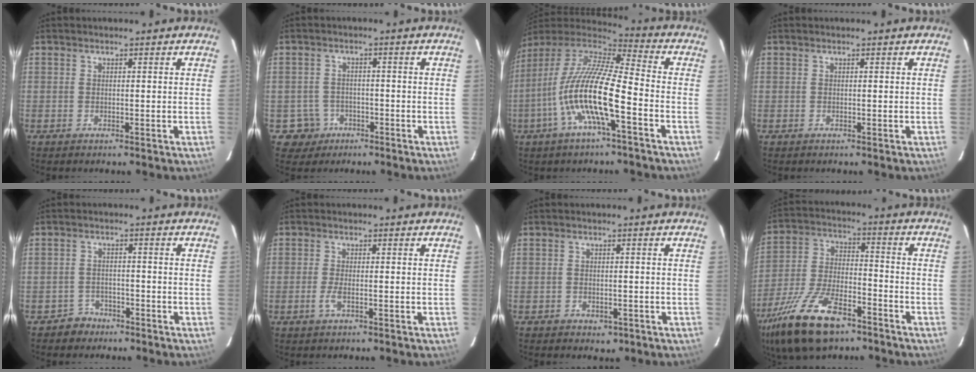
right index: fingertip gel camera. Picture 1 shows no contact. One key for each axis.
{"total": 4.8, "fx": -2.1, "fy": 4.3, "fz": 0.0, "tx": -0.013, "ty": 0.020, "tz": -0.031}
{"total": 16.7, "fx": -5.8, "fy": 3.0, "fz": 15.4, "tx": -0.285, "ty": -0.014, "tz": -0.118}
{"total": 0.0}
{"total": 3.6, "fx": -2.6, "fy": 2.4, "fz": -0.2, "tx": -0.003, "ty": 0.013, "tz": -0.043}
{"total": 2.2, "fx": -0.9, "fy": 0.6, "fz": 2.0, "tx": -0.041, "ty": -0.004, "tz": -0.018}
{"total": 2.8, "fx": -1.3, "fy": 2.2, "fz": 1.2, "tx": -0.024, "ty": 0.000, "tz": -0.009}
{"total": 19.2, "fx": -12.6, "fy": 7.7, "fz": 12.2, "tx": -0.262, "ty": -0.027, "tz": -0.229}